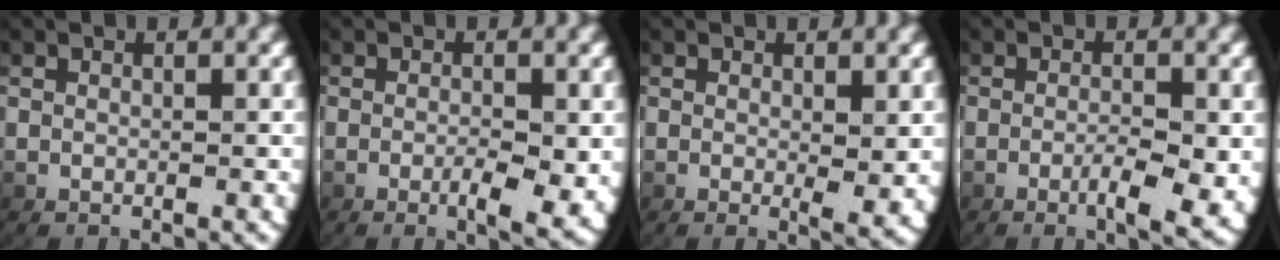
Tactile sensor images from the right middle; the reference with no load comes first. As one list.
[{"total": 3.4, "force": [-0.9, 0.9, 3.2], "torque": [-0.051, -0.006, -0.014]}, {"total": 1.6, "force": [-0.1, 0.4, 1.6], "torque": [-0.028, -0.014, 0.003]}, {"total": 3.8, "force": [-1.2, 1.0, 3.5], "torque": [-0.059, -0.005, -0.020]}]